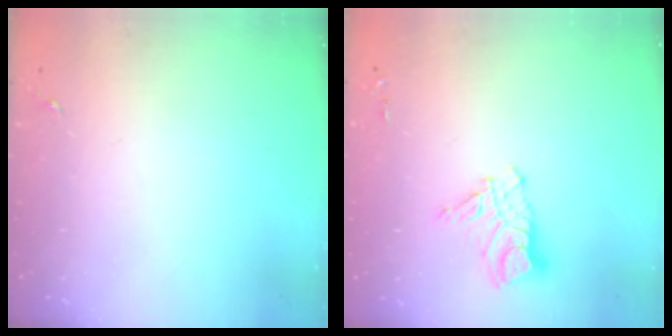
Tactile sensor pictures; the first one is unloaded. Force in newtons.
{"total": 11.0, "press": 10.9, "slide": 1.0}